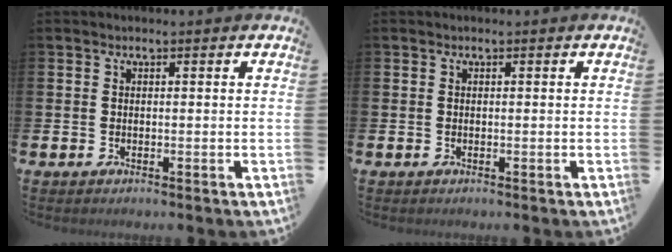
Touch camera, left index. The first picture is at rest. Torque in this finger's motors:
{"motor_torque": [0.00, 0.00, 0.00, 0.00]}